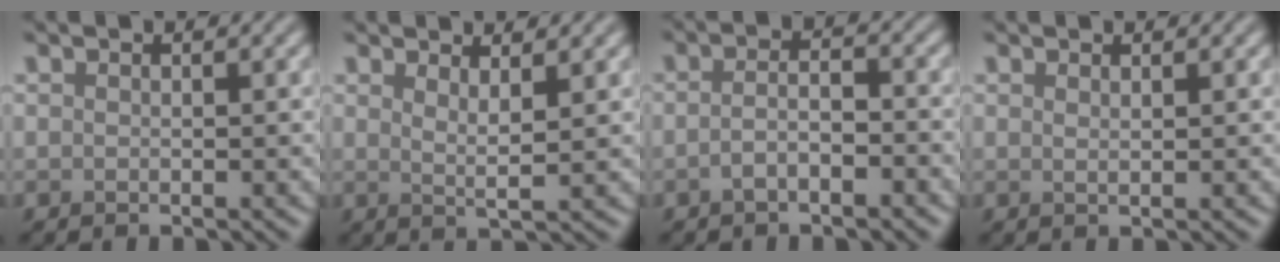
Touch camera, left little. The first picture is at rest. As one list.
[{"total": 2.3, "force": [1.4, 0.5, 1.8], "torque": [-0.026, -0.005, 0.020]}, {"total": 2.4, "force": [-1.1, 0.7, 1.9], "torque": [-0.038, 0.006, -0.024]}, {"total": 0.7, "force": [0.5, 0.2, 0.5], "torque": [-0.005, 0.001, 0.009]}]